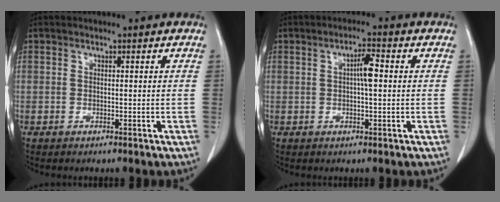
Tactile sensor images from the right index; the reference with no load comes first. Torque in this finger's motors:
{"motor_torque": [0.12, 0.04, 0.10, 0.04]}